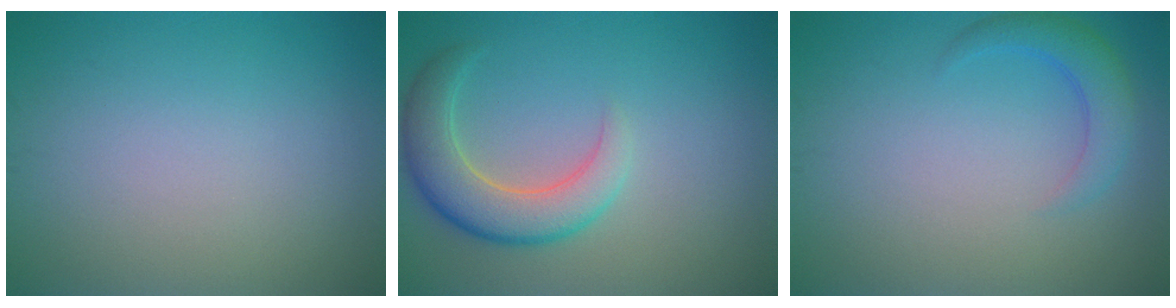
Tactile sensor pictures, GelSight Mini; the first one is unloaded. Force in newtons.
{"total": 5.2, "press": 5.1, "slide": 0.6}
{"total": 2.7, "press": 2.6, "slide": 0.3}